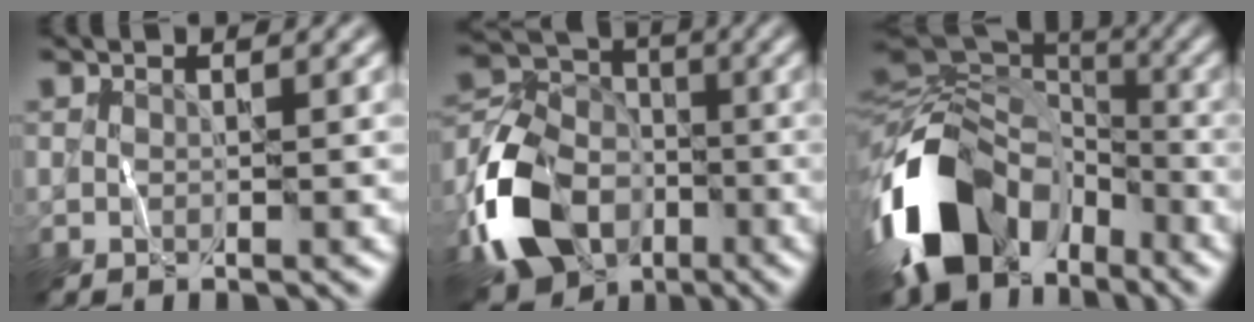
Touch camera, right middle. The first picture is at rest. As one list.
[{"total": 10.7, "force": [-5.0, 7.4, 5.9], "torque": [-0.129, -0.007, -0.113]}, {"total": 16.4, "force": [-6.8, 11.0, 10.0], "torque": [-0.232, -0.012, -0.128]}]